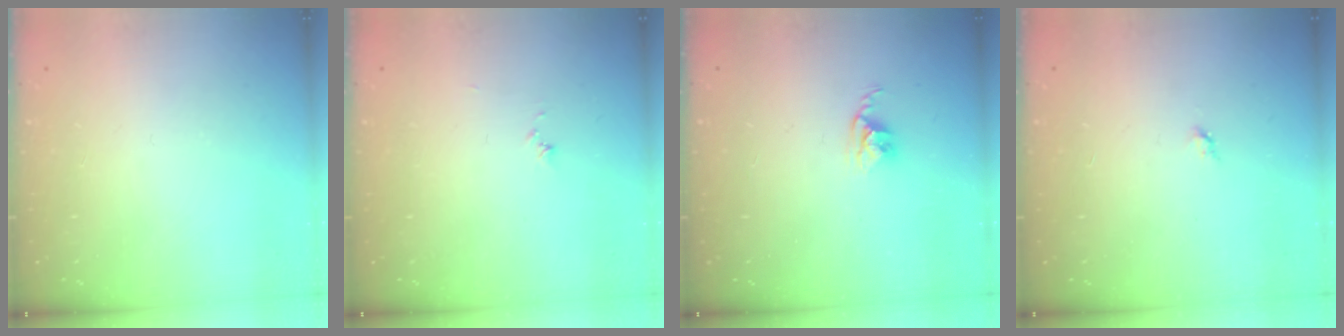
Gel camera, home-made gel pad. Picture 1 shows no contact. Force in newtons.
{"total": 3.8, "press": 3.8, "slide": 0.4}
{"total": 2.8, "press": 2.7, "slide": 0.4}
{"total": 2.8, "press": 2.8, "slide": 0.4}